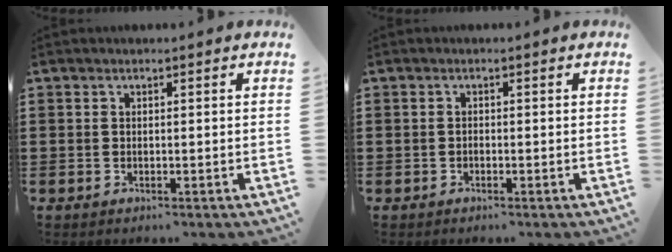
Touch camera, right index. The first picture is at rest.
{"total": 0.6, "force": [-0.4, 0.3, 0.2], "torque": [-0.006, -0.001, -0.009]}